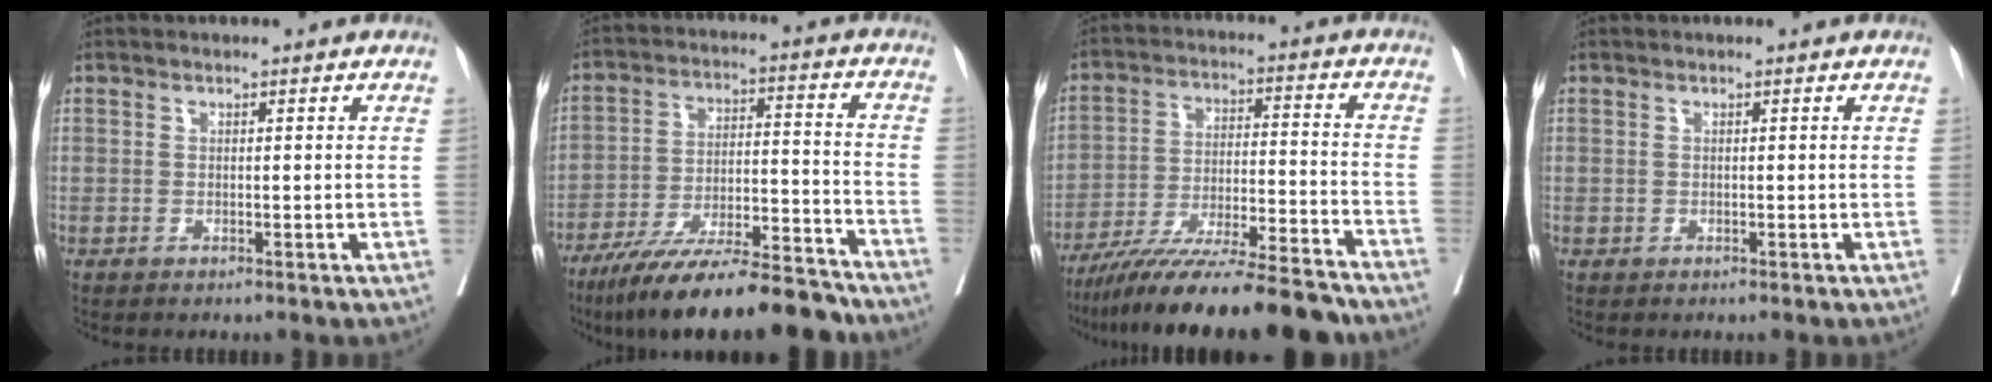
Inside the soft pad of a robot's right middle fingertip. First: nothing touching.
{"total": 18.8, "force": [-15.9, 2.5, 9.7], "torque": [-0.149, -0.002, -0.260]}
{"total": 19.8, "force": [-17.2, 0.7, 9.8], "torque": [-0.155, -0.023, -0.280]}
{"total": 0.0}